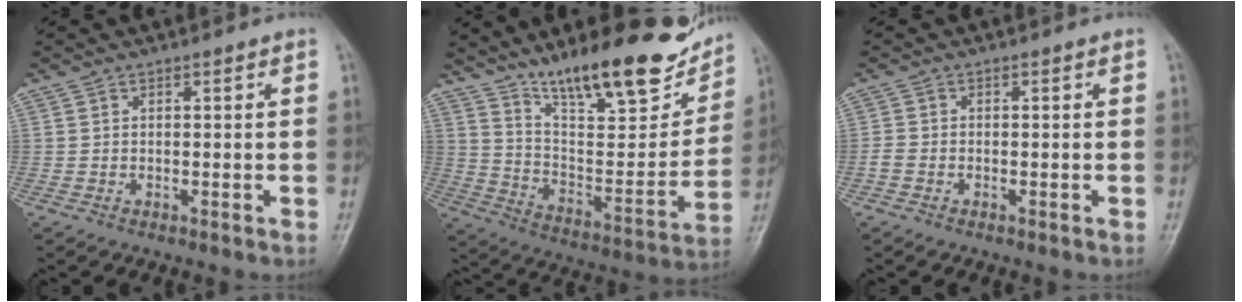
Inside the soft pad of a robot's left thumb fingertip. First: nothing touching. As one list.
[{"total": 23.3, "force": [16.8, 6.8, 14.7], "torque": [-0.181, -0.079, 0.276]}, {"total": 1.5, "force": [-0.8, 1.0, 0.8], "torque": [-0.018, 0.001, -0.021]}]